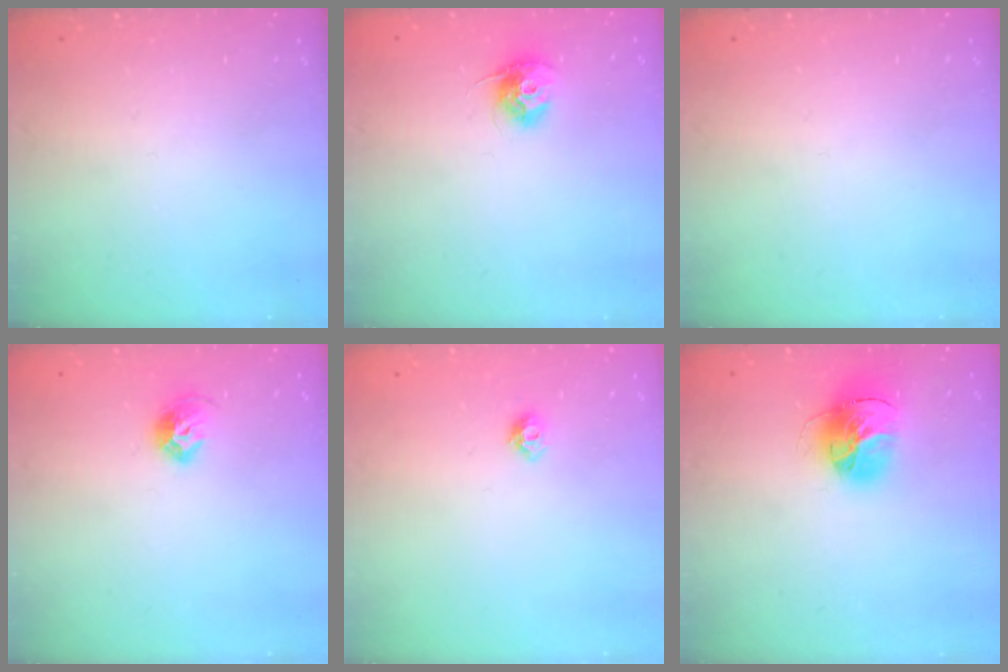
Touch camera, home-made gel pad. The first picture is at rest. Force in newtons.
{"total": 10.6, "press": 10.6, "slide": 0.7}
{"total": 0.0}
{"total": 8.4, "press": 8.3, "slide": 0.9}
{"total": 6.1, "press": 6.0, "slide": 0.9}
{"total": 16.1, "press": 16.0, "slide": 1.7}